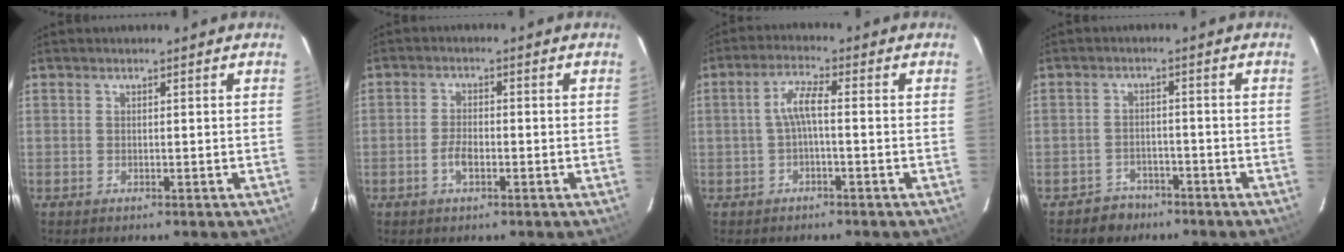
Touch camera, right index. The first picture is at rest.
{"total": 3.2, "force": [-1.4, 1.4, 2.5], "torque": [-0.055, 0.003, -0.026]}
{"total": 3.9, "force": [-0.7, 0.6, 3.8], "torque": [-0.080, 0.010, -0.013]}
{"total": 4.4, "force": [-3.3, 2.9, 0.2], "torque": [-0.016, 0.017, -0.048]}